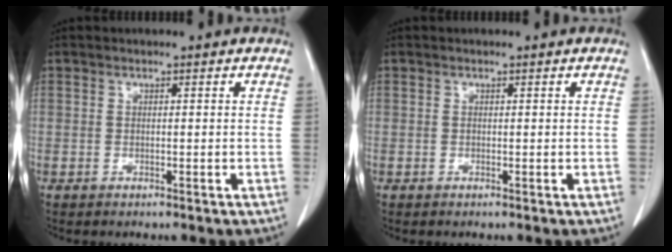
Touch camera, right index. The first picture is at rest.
{"total": 0.0}